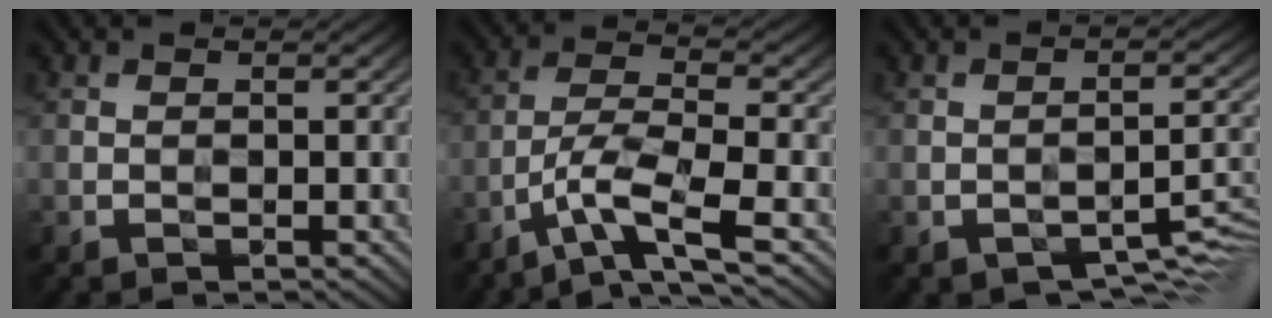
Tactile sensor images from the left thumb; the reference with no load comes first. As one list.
[{"total": 7.3, "force": [-4.3, 1.3, 5.8], "torque": [-0.108, 0.004, -0.093]}, {"total": 4.9, "force": [-3.0, 2.0, 3.3], "torque": [-0.042, -0.001, -0.041]}]